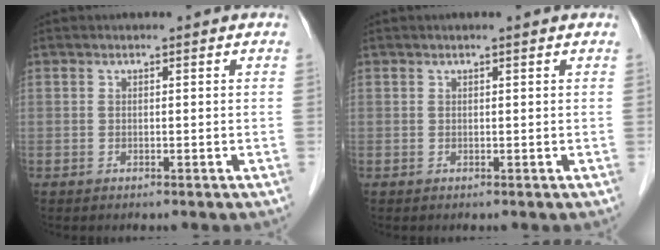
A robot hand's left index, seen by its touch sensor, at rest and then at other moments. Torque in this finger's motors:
{"motor_torque": [0.36, -0.39, 0.10, 0.02]}